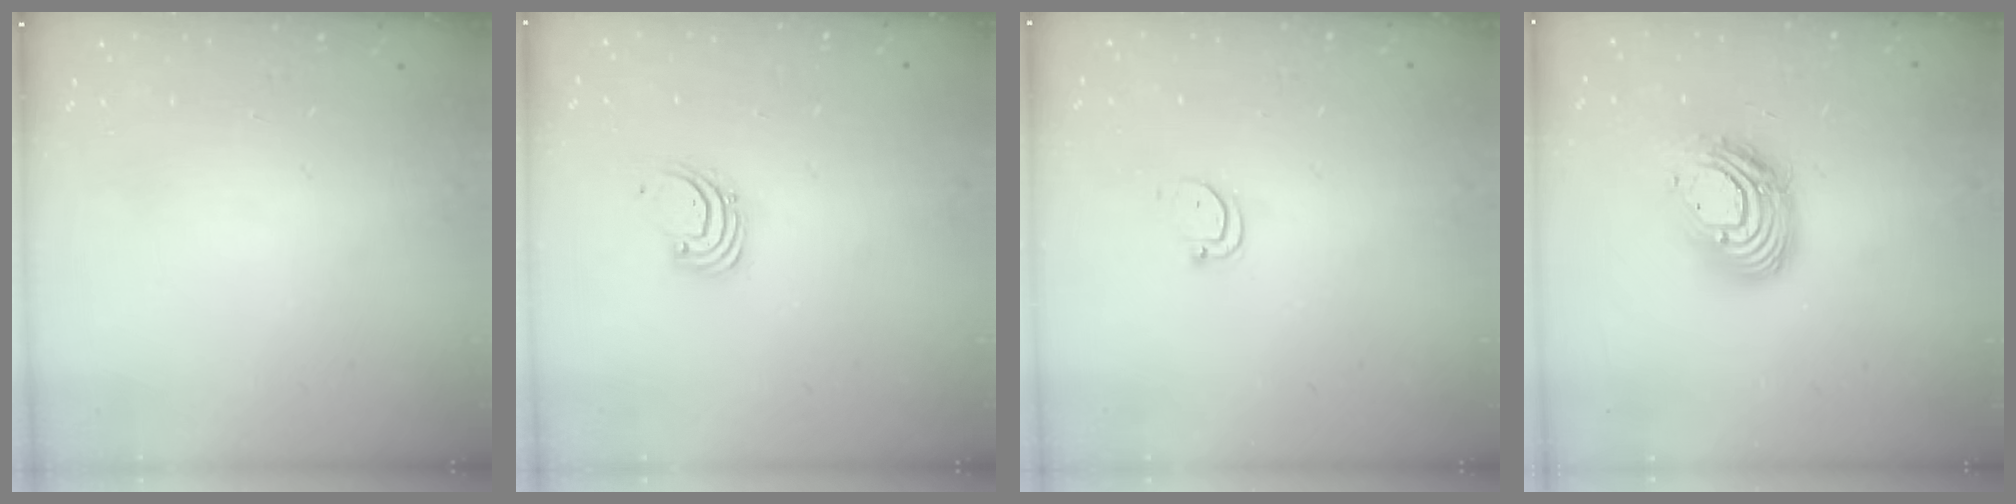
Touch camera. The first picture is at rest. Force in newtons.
{"total": 1.6, "press": 1.6, "slide": 0.1}
{"total": 2.9, "press": 2.9, "slide": 0.2}
{"total": 13.4, "press": 13.4, "slide": 1.3}